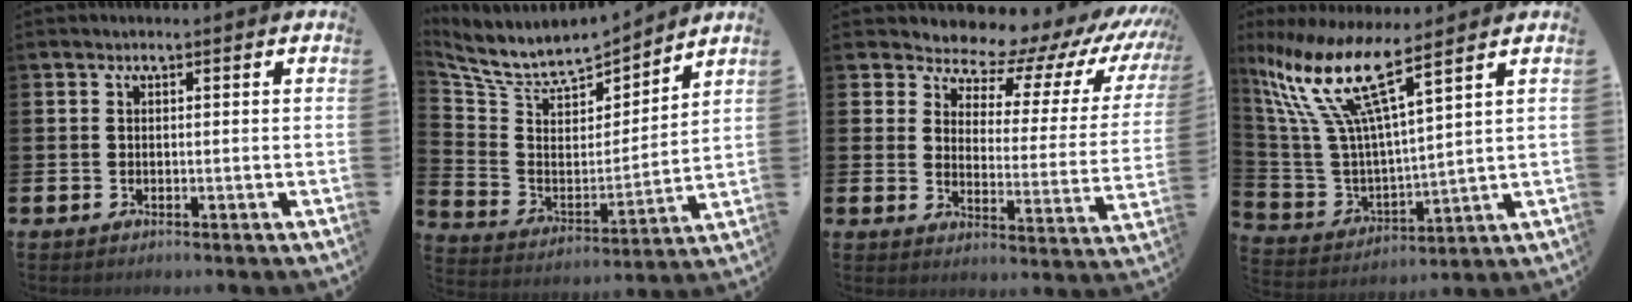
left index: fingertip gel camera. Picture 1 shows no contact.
{"total": 7.8, "force": [7.2, 2.4, 2.0], "torque": [-0.077, -0.057, 0.121]}
{"total": 6.8, "force": [6.0, 2.8, 1.6], "torque": [-0.040, -0.061, 0.094]}
{"total": 12.1, "force": [8.5, 2.4, 8.3], "torque": [-0.196, -0.052, 0.143]}